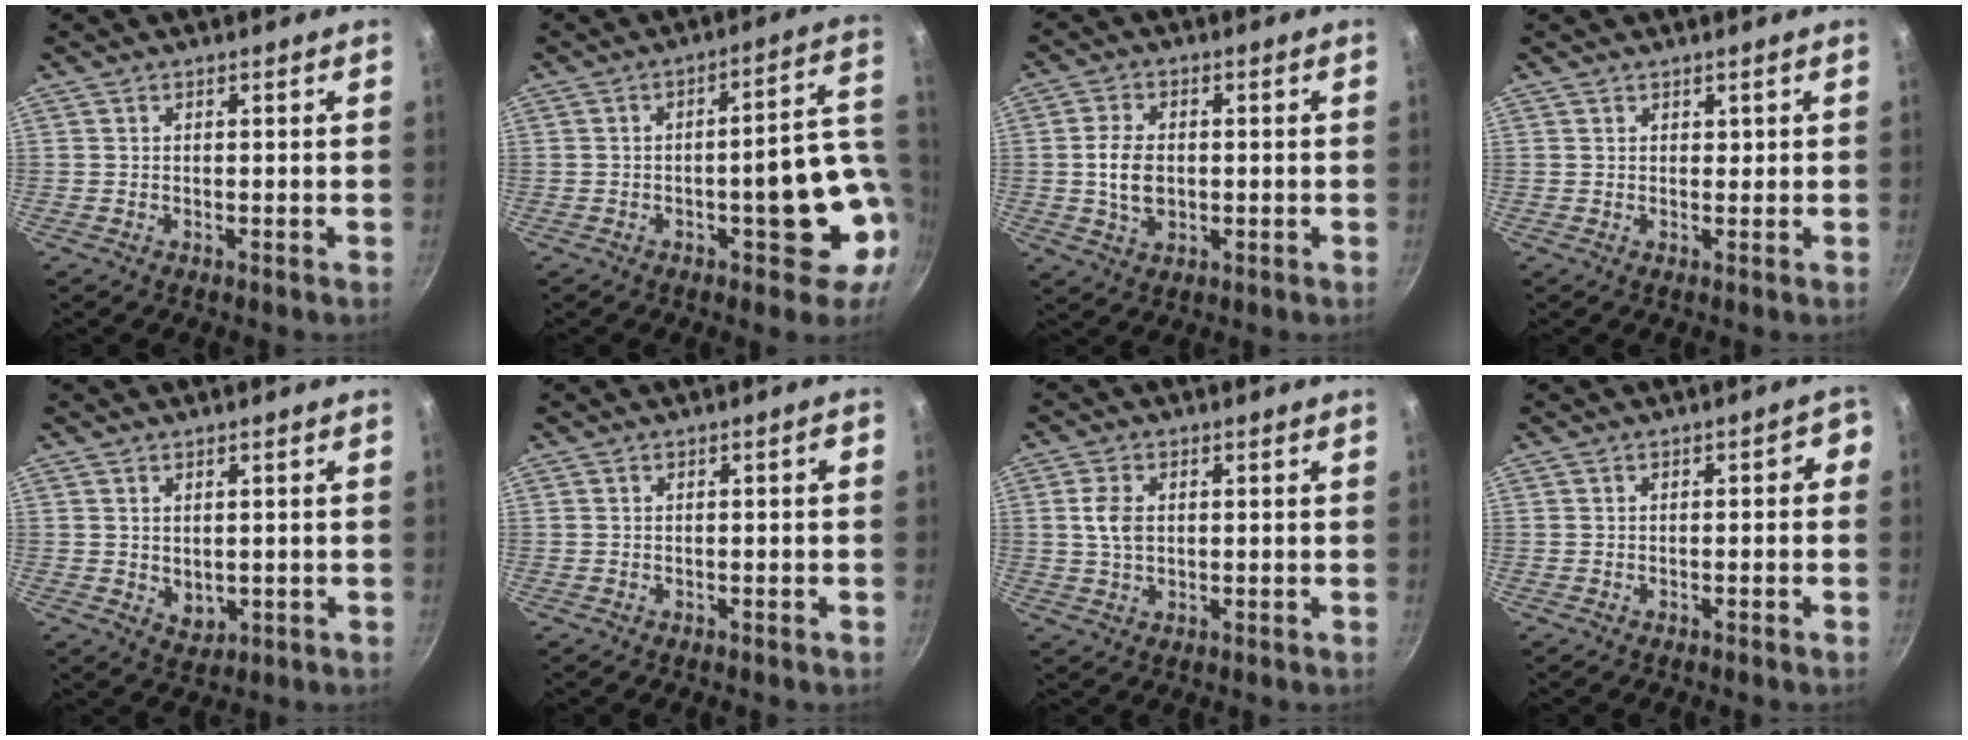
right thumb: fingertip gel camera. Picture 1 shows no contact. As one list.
[{"total": 13.7, "force": [-2.4, 5.3, 12.4], "torque": [-0.114, 0.028, -0.025]}, {"total": 6.8, "force": [-0.2, 4.4, 5.1], "torque": [-0.090, 0.004, -0.004]}, {"total": 0.9, "force": [0.6, 0.6, 0.1], "torque": [0.001, -0.003, 0.011]}, {"total": 3.0, "force": [0.4, 2.3, 1.9], "torque": [-0.024, -0.010, 0.016]}, {"total": 1.4, "force": [-0.4, 0.3, 1.4], "torque": [-0.021, 0.008, 0.000]}, {"total": 4.6, "force": [0.7, 3.1, 3.4], "torque": [-0.062, 0.003, 0.013]}, {"total": 2.5, "force": [-0.7, 1.4, 2.0], "torque": [-0.008, 0.030, -0.005]}]